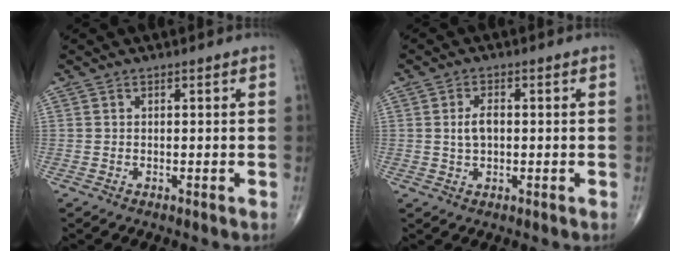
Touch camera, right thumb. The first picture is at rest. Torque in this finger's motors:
{"motor_torque": [0.02, -0.09, 0.45, 0.12, 0.00]}